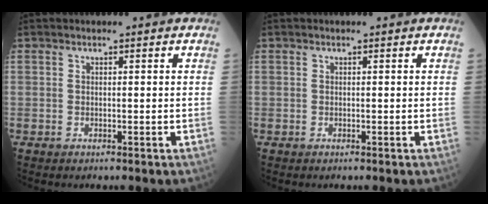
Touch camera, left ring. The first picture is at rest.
{"total": 0.0}